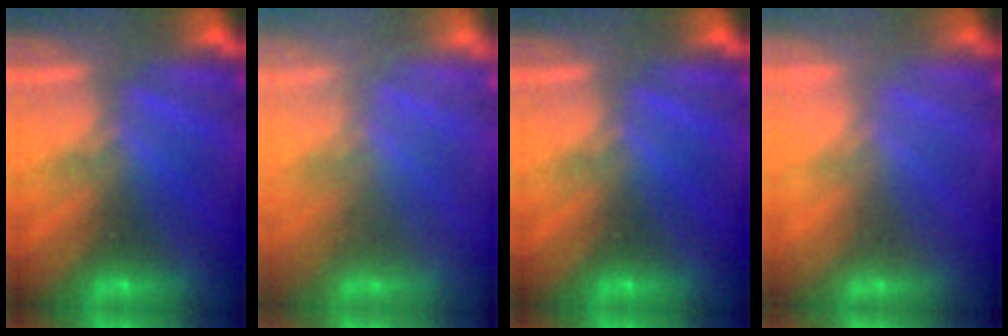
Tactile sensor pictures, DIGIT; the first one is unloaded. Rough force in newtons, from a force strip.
{"total": 3.0}
{"total": 0.0}
{"total": 2.1}